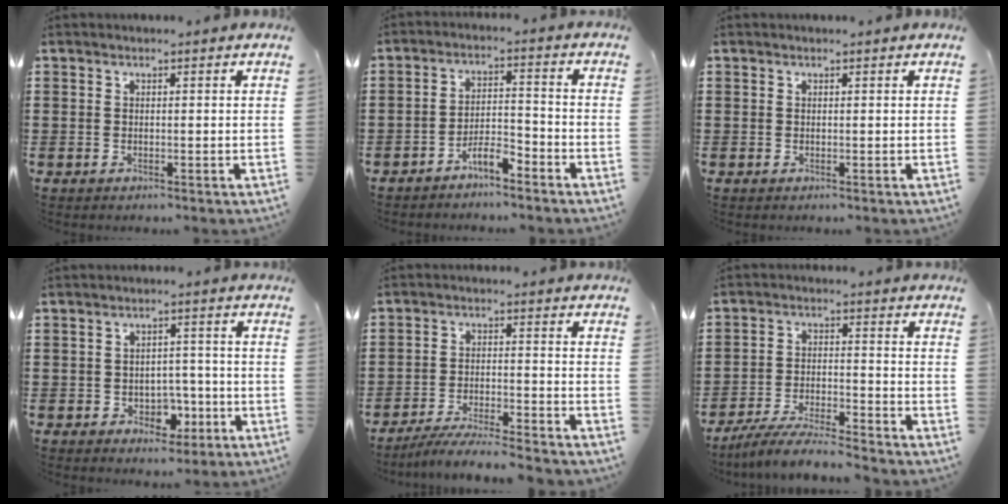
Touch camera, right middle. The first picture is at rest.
{"total": 4.7, "force": [-4.2, 0.8, 2.0], "torque": [-0.049, 0.005, -0.089]}
{"total": 0.0}
{"total": 4.1, "force": [-2.1, 3.1, 1.8], "torque": [-0.029, 0.005, -0.043]}
{"total": 5.7, "force": [-5.4, 0.0, 1.6], "torque": [-0.033, -0.007, -0.107]}
{"total": 6.7, "force": [-6.3, 0.4, 2.2], "torque": [-0.050, -0.005, -0.125]}